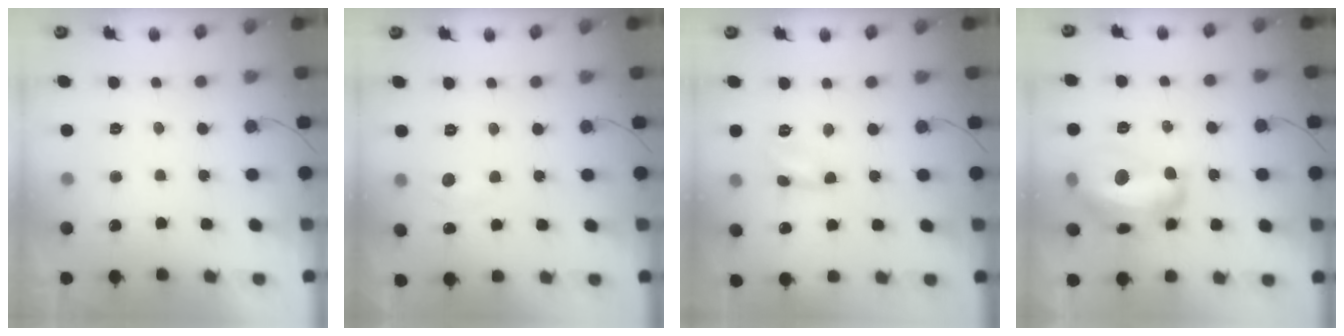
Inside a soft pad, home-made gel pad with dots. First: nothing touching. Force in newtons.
{"total": 5.6, "press": 5.6, "slide": 0.8}
{"total": 2.3, "press": 2.3, "slide": 0.2}
{"total": 15.3, "press": 15.3, "slide": 1.1}